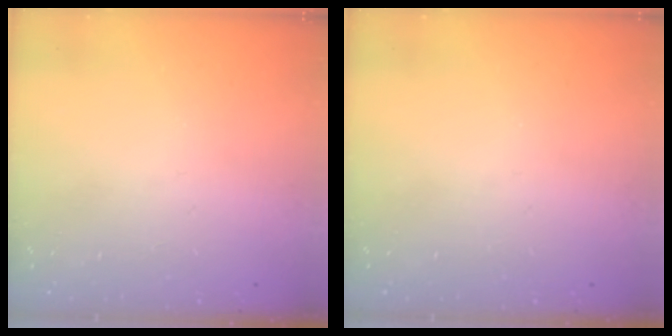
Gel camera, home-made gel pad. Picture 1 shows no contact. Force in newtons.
{"total": 0.0}